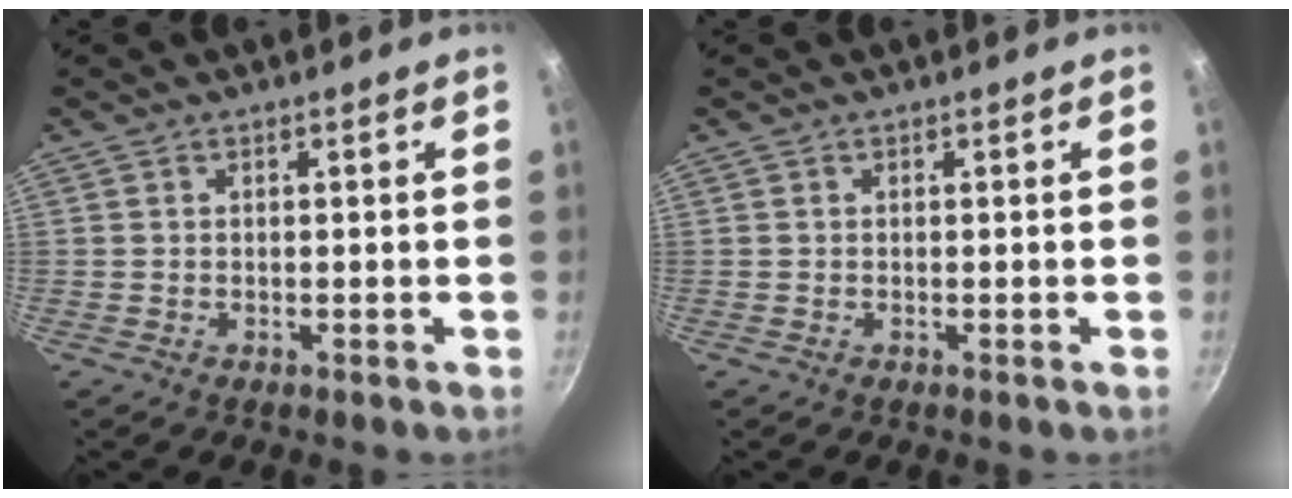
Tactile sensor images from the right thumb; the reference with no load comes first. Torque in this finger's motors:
{"motor_torque": [-0.06, -0.06, 0.02, 0.01, 0.00]}